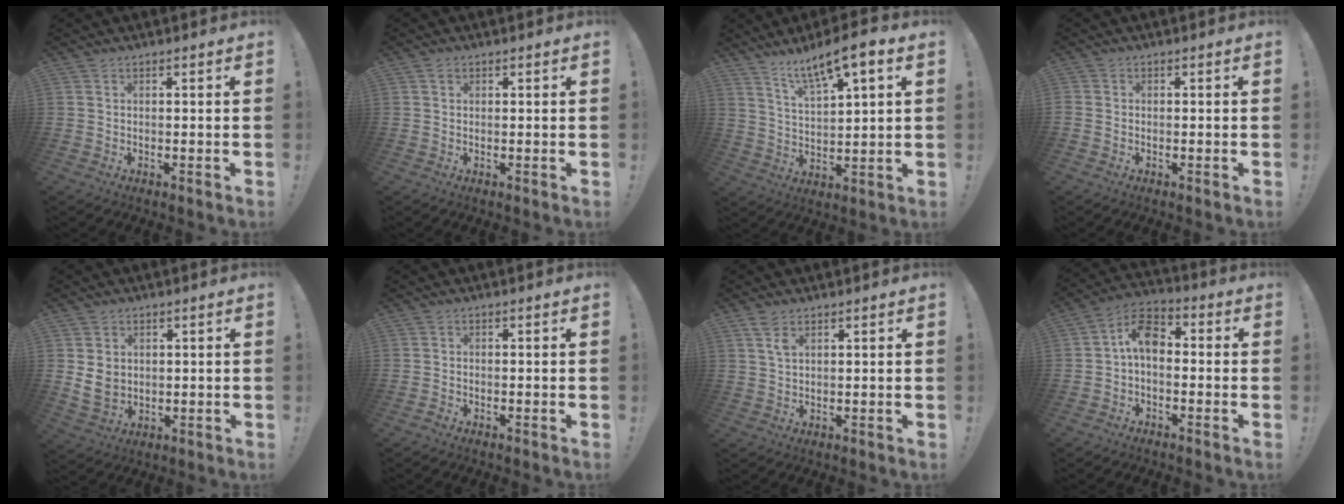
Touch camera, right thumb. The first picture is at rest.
{"total": 0.9, "force": [0.6, 0.6, 0.2], "torque": [0.002, -0.001, 0.009]}
{"total": 10.5, "force": [7.3, 2.4, 7.2], "torque": [-0.128, -0.035, 0.125]}
{"total": 0.8, "force": [-0.3, 0.8, 0.0], "torque": [0.002, 0.005, -0.005]}
{"total": 6.3, "force": [2.1, 5.3, 2.7], "torque": [-0.039, 0.001, 0.041]}
{"total": 0.9, "force": [-0.8, 0.5, 0.0], "torque": [0.003, 0.004, -0.014]}
{"total": 3.5, "force": [2.0, 1.4, 2.5], "torque": [-0.040, -0.006, 0.033]}
{"total": 8.9, "force": [0.0, 5.6, 6.9], "torque": [-0.124, 0.010, 0.002]}